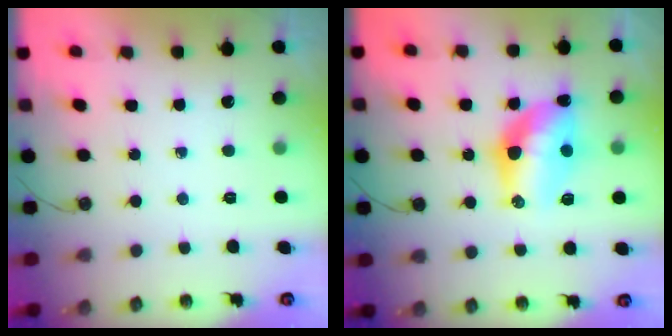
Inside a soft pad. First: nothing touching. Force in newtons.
{"total": 12.2, "press": 12.1, "slide": 1.2}